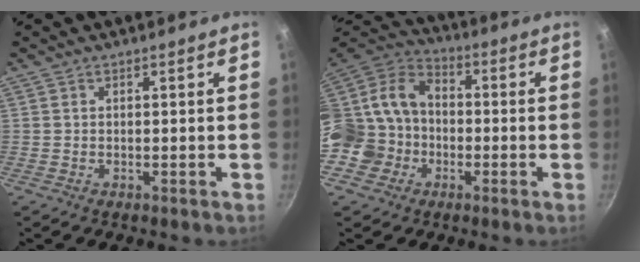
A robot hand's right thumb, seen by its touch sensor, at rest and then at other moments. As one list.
[{"total": 15.9, "force": [-3.3, 13.9, 6.9], "torque": [-0.112, 0.046, -0.072]}]